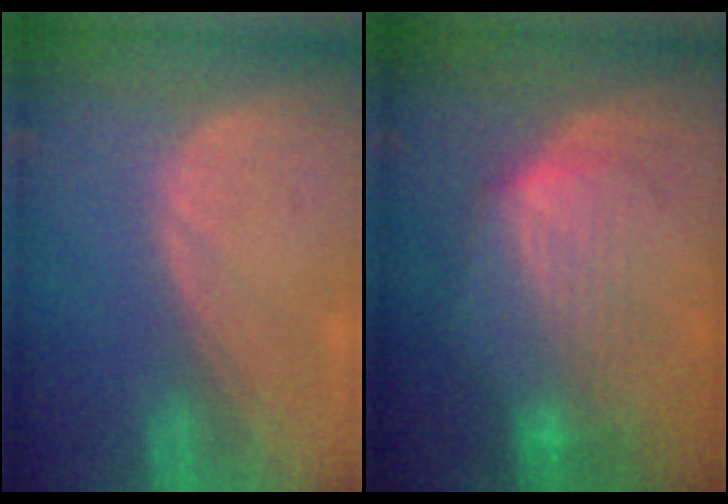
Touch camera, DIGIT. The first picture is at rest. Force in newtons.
{"total": 7.5, "press": 7.4, "slide": 1.2}